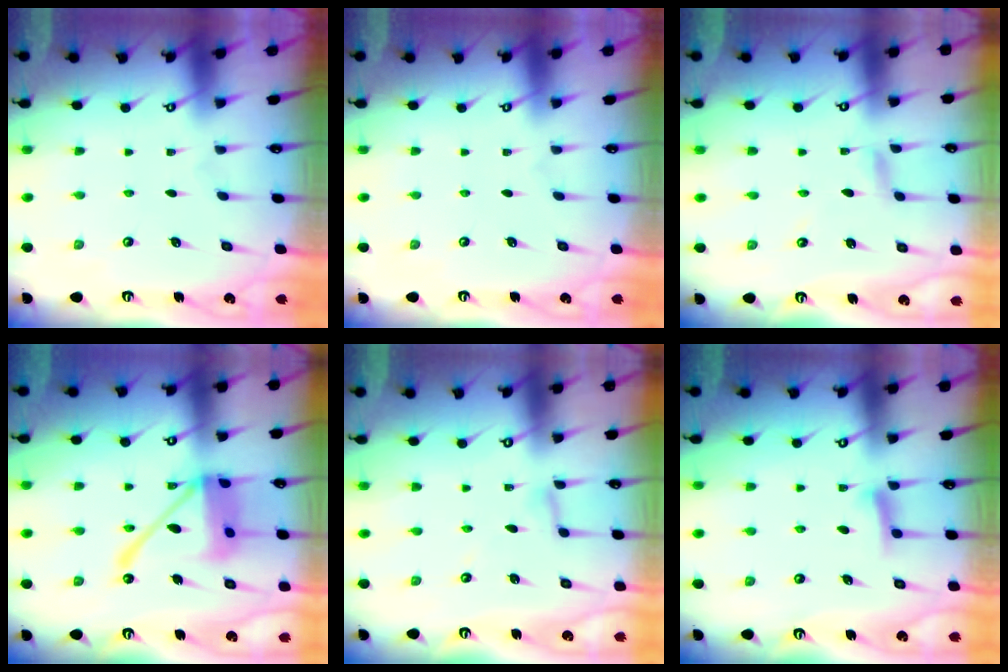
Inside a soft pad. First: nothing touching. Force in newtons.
{"total": 0.0}
{"total": 2.4, "press": 2.4, "slide": 0.2}
{"total": 18.3, "press": 18.2, "slide": 1.7}
{"total": 2.4, "press": 2.4, "slide": 0.1}
{"total": 8.2, "press": 8.2, "slide": 0.5}